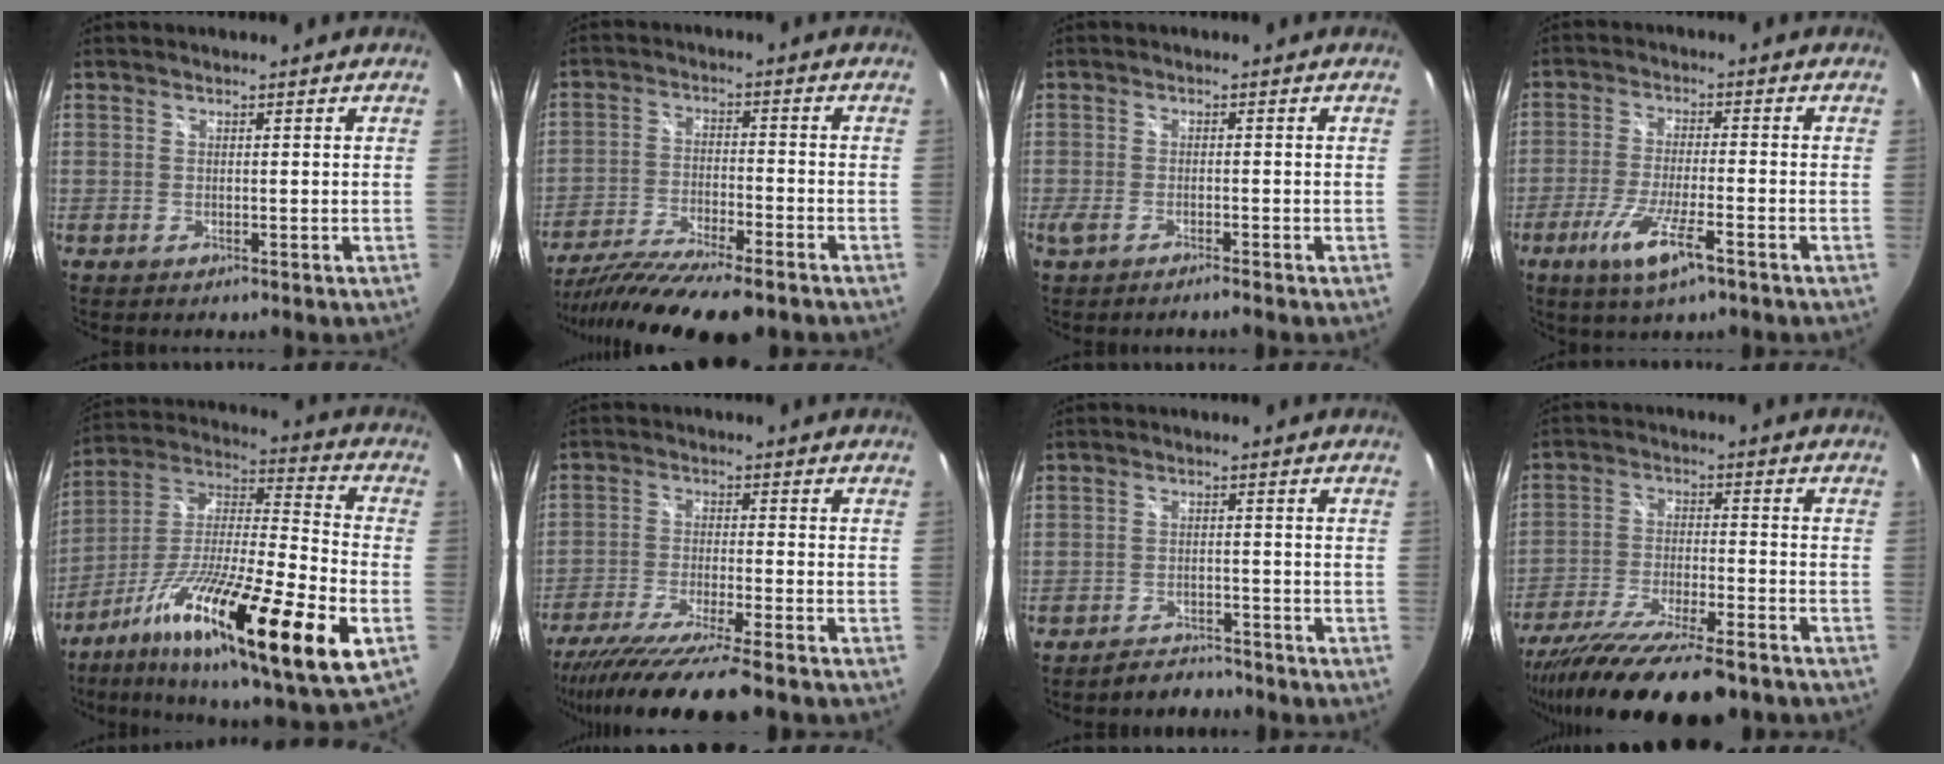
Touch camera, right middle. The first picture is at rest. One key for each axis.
{"total": 15.5, "fx": -12.8, "fy": 1.9, "fz": 8.5, "tx": -0.173, "ty": -0.045, "tz": -0.220}
{"total": 2.8, "fx": -2.2, "fy": 0.3, "fz": 1.7, "tx": -0.046, "ty": -0.006, "tz": -0.046}
{"total": 9.1, "fx": -5.1, "fy": 1.2, "fz": 7.4, "tx": -0.157, "ty": -0.018, "tz": -0.092}
{"total": 27.7, "fx": -11.9, "fy": 4.0, "fz": 24.7, "tx": -0.410, "ty": -0.044, "tz": -0.215}
{"total": 15.6, "fx": -13.1, "fy": -0.5, "fz": 8.4, "tx": -0.164, "ty": -0.043, "tz": -0.221}
{"total": 4.9, "fx": -4.6, "fy": 1.7, "fz": 0.7, "tx": -0.026, "ty": 0.006, "tz": -0.068}
{"total": 19.2, "fx": -15.5, "fy": 3.3, "fz": 10.8, "tx": -0.211, "ty": -0.053, "tz": -0.257}